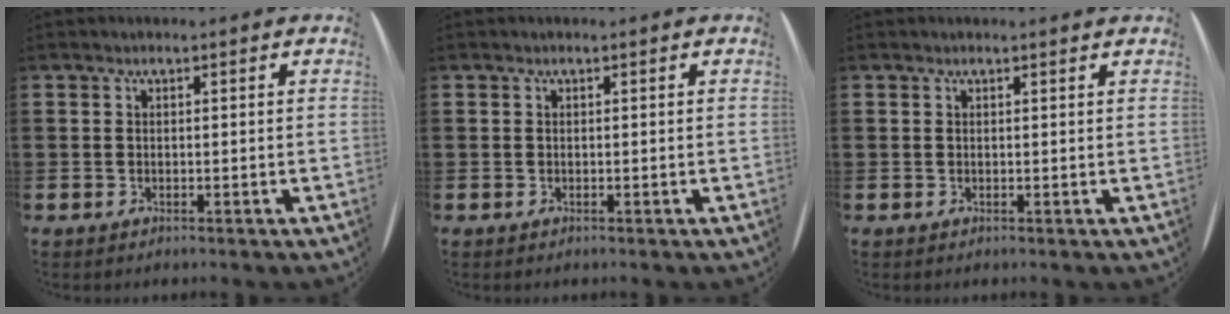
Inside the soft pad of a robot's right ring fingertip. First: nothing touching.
{"total": 0.0}
{"total": 0.0}